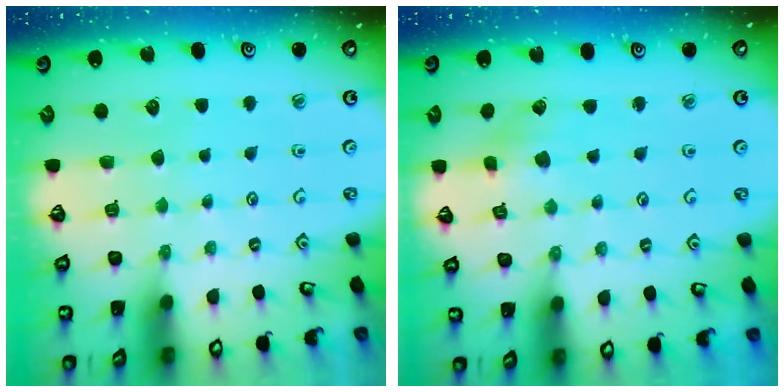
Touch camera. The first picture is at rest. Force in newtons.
{"total": 2.8, "press": 2.8, "slide": 0.1}